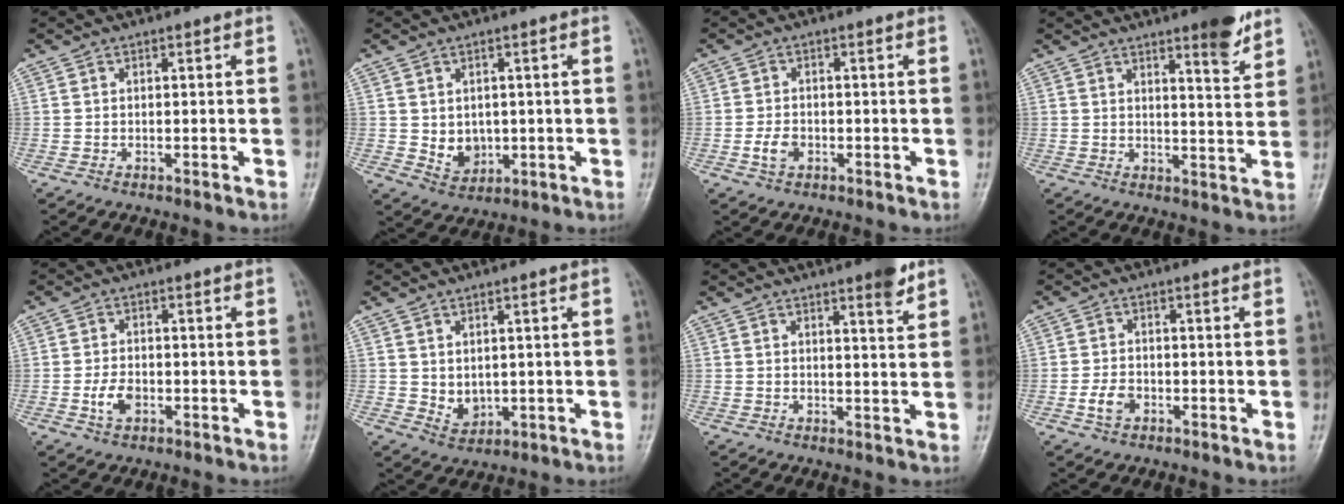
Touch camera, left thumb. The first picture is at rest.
{"total": 4.9, "force": [0.1, 4.1, 2.8], "torque": [-0.025, -0.008, 0.018]}
{"total": 3.1, "force": [-1.1, 2.2, 1.9], "torque": [-0.034, 0.005, -0.021]}
{"total": 7.5, "force": [5.2, 1.3, 5.2], "torque": [-0.059, -0.036, 0.071]}
{"total": 3.9, "force": [-1.2, 2.5, 2.7], "torque": [-0.048, 0.004, -0.021]}
{"total": 3.9, "force": [0.7, 2.9, 2.5], "torque": [-0.029, -0.014, 0.025]}
{"total": 4.9, "force": [3.3, 0.8, 3.5], "torque": [-0.041, -0.021, 0.043]}
{"total": 3.5, "force": [-1.3, 2.4, 2.1], "torque": [-0.037, 0.007, -0.026]}